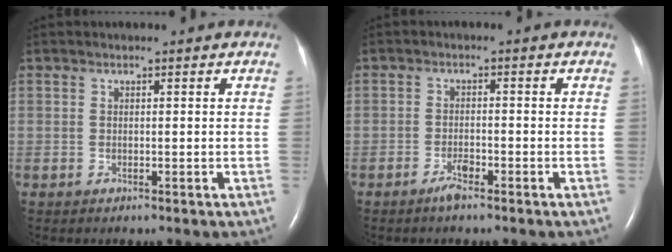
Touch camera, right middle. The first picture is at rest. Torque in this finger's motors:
{"motor_torque": [-0.12, 0.06, -0.04, 0.01]}